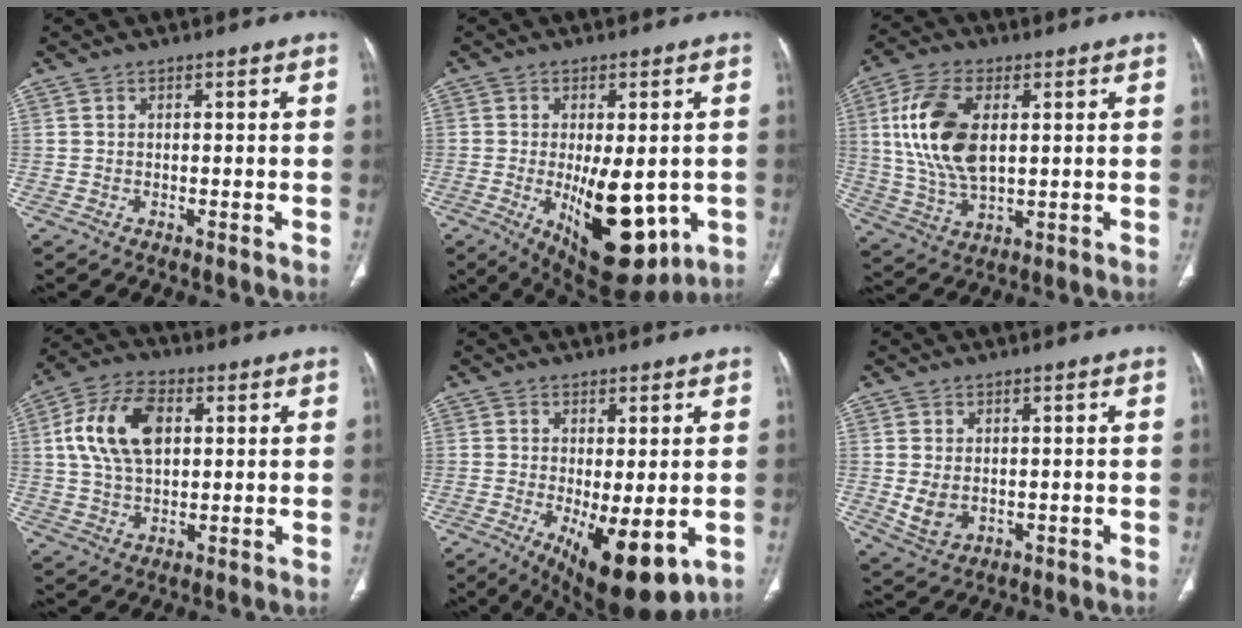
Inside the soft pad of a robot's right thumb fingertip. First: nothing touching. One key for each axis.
{"total": 15.6, "fx": -3.4, "fy": 7.2, "fz": 13.4, "tx": -0.183, "ty": -0.018, "tz": -0.026}
{"total": 15.0, "fx": 2.8, "fy": 8.0, "fz": 12.4, "tx": -0.255, "ty": -0.004, "tz": 0.058}
{"total": 13.6, "fx": 3.0, "fy": 8.2, "fz": 10.4, "tx": -0.193, "ty": 0.010, "tz": 0.052}
{"total": 12.0, "fx": -3.2, "fy": 4.4, "fz": 10.6, "tx": -0.156, "ty": -0.024, "tz": -0.032}
{"total": 4.9, "fx": -0.1, "fy": 3.7, "fz": 3.3, "tx": -0.055, "ty": -0.007, "tz": 0.013}